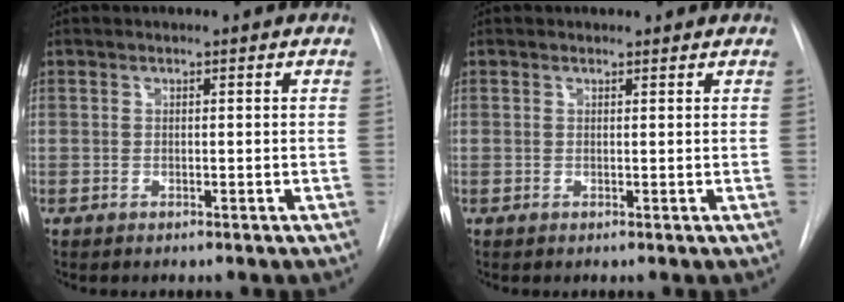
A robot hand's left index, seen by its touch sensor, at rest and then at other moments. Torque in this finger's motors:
{"motor_torque": [-0.37, 0.08, -0.18, -0.01]}